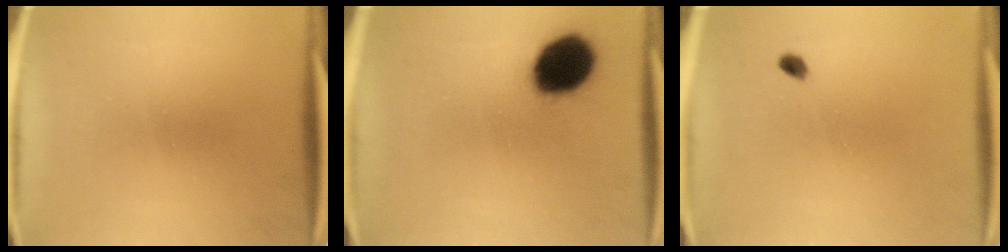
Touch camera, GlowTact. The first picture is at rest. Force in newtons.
{"total": 16.4}
{"total": 2.0}